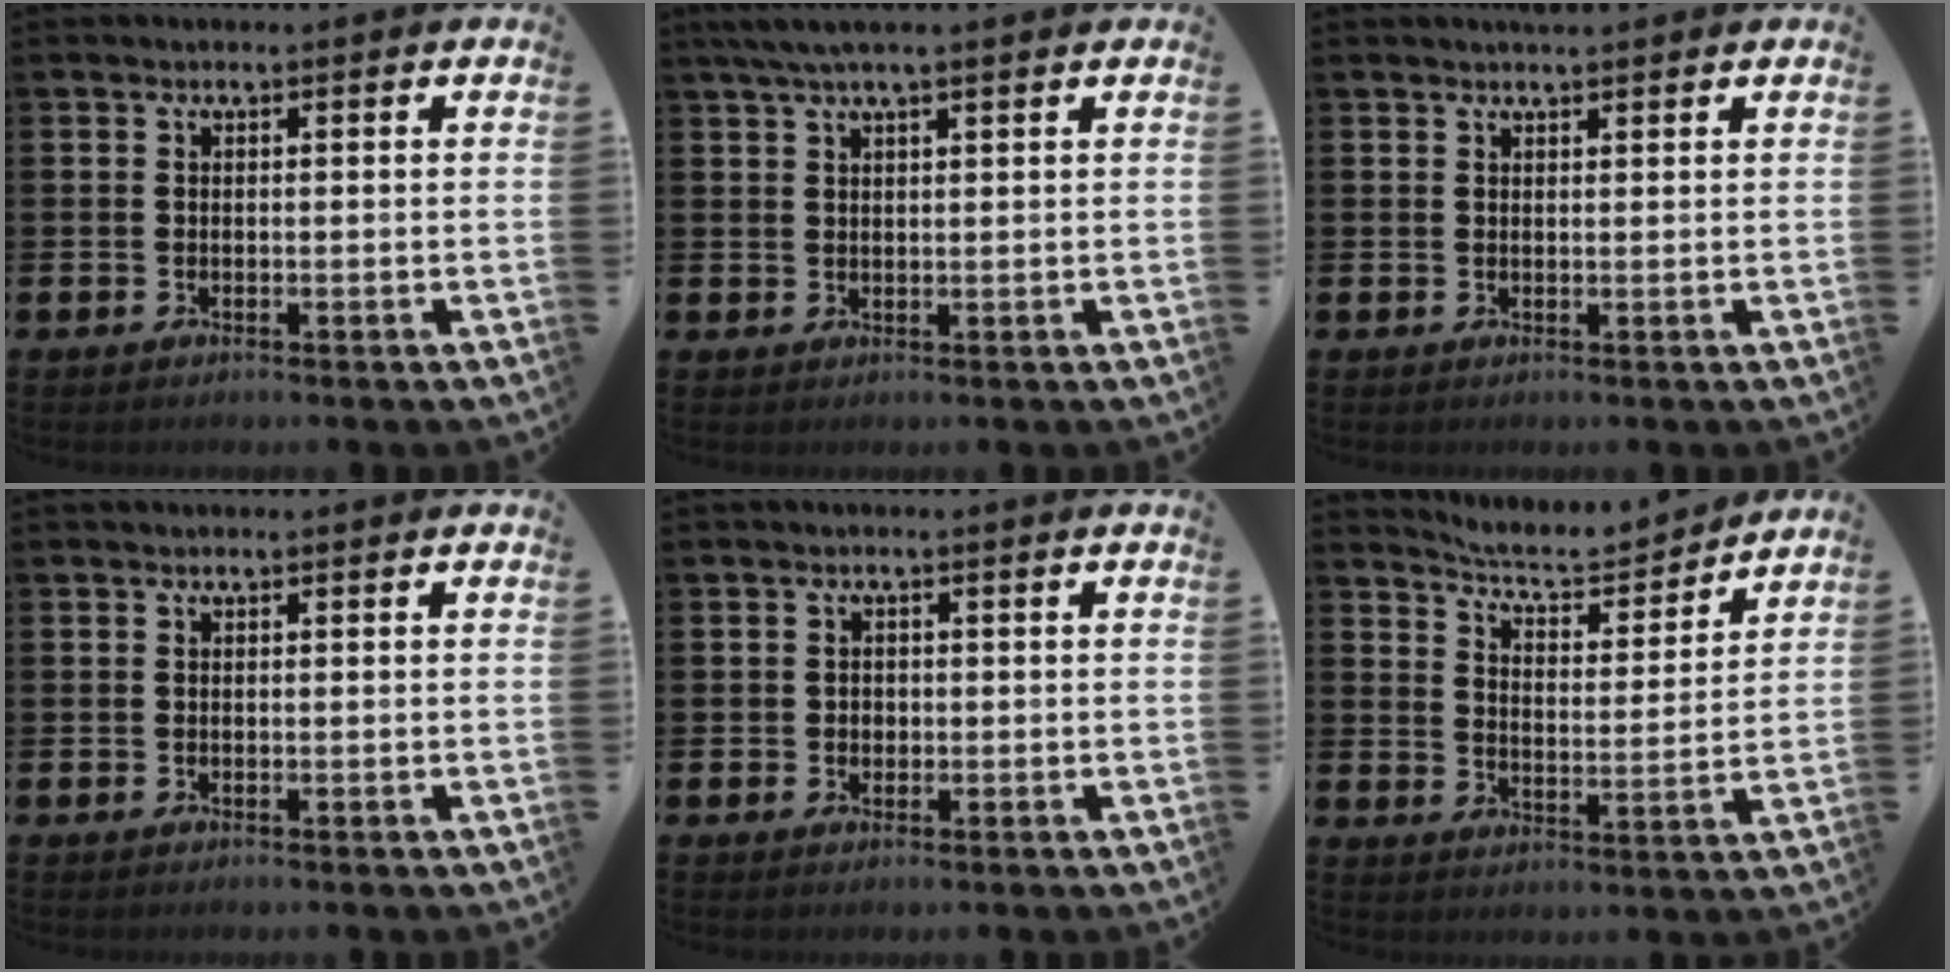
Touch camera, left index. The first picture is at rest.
{"total": 3.5, "force": [2.8, 0.4, 2.2], "torque": [-0.052, 0.004, 0.051]}
{"total": 1.5, "force": [1.5, 0.1, 0.3], "torque": [0.003, -0.005, 0.025]}
{"total": 0.0}
{"total": 1.2, "force": [0.0, 1.1, 0.4], "torque": [0.003, 0.004, -0.005]}
{"total": 6.1, "force": [5.9, 0.8, 1.0], "torque": [-0.043, -0.049, 0.099]}